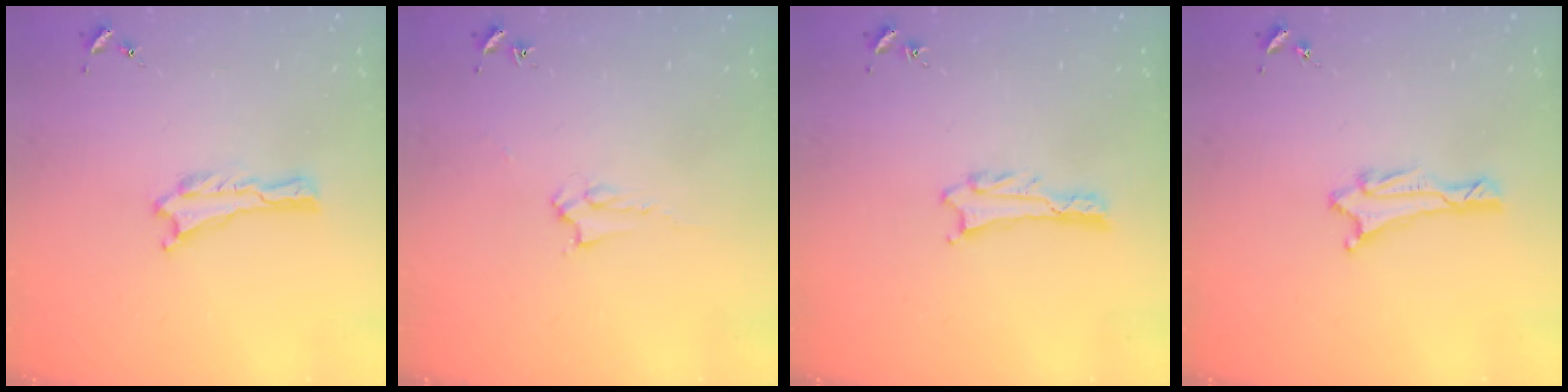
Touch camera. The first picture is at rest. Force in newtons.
{"total": 2.0, "press": 2.0, "slide": 0.2}
{"total": 1.1, "press": 1.1, "slide": 0.1}
{"total": 1.3, "press": 1.3, "slide": 0.1}